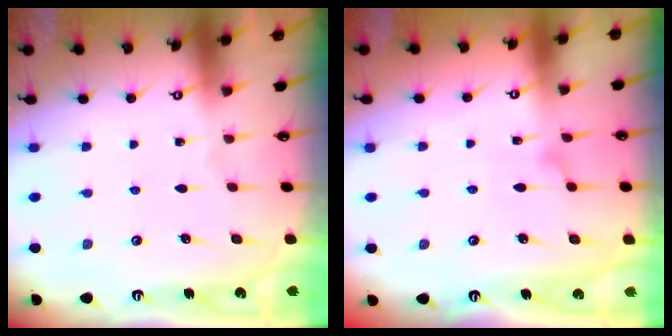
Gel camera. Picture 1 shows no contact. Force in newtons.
{"total": 3.1, "press": 3.1, "slide": 0.4}